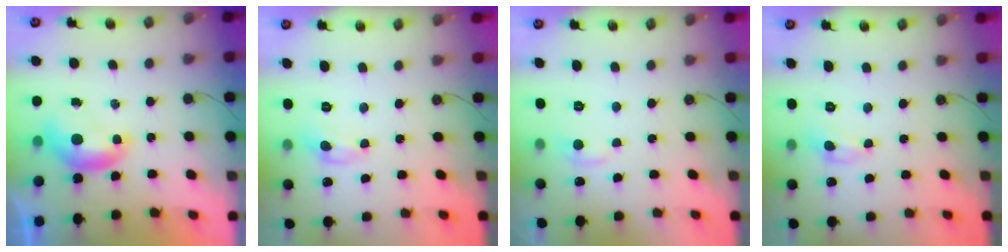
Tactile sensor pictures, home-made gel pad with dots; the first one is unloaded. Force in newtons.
{"total": 2.4, "press": 2.4, "slide": 0.3}
{"total": 1.1, "press": 0.7, "slide": 0.8}
{"total": 0.9, "press": 0.8, "slide": 0.2}